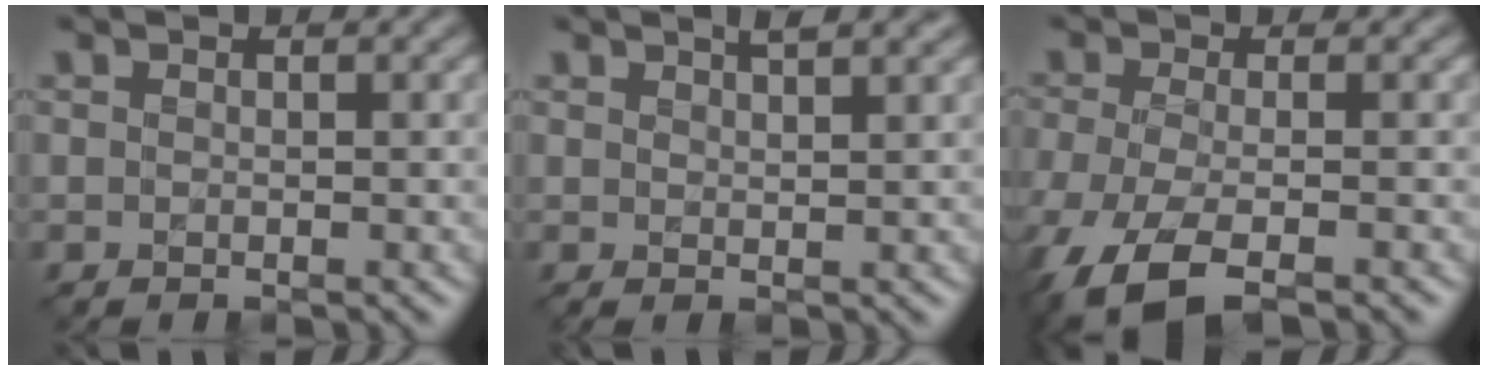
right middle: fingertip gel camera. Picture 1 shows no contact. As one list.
[{"total": 2.2, "force": [1.7, 0.5, 1.3], "torque": [-0.006, 0.009, 0.017]}, {"total": 7.4, "force": [-4.4, 2.5, 5.4], "torque": [-0.113, -0.014, -0.087]}]